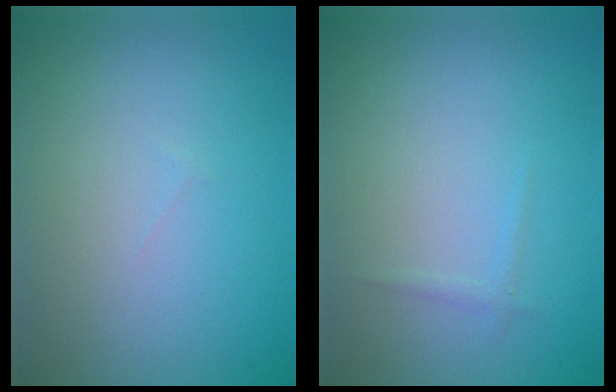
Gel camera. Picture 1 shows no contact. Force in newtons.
{"total": 0.6, "press": 0.6, "slide": 0.0}